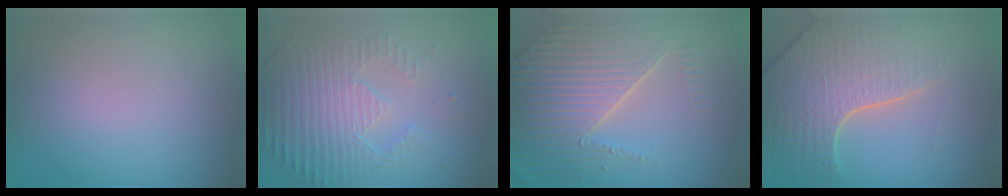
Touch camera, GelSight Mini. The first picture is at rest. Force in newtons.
{"total": 5.4, "press": 3.6, "slide": 4.0}
{"total": 8.4, "press": 5.6, "slide": 6.3}
{"total": 7.0, "press": 5.6, "slide": 4.2}